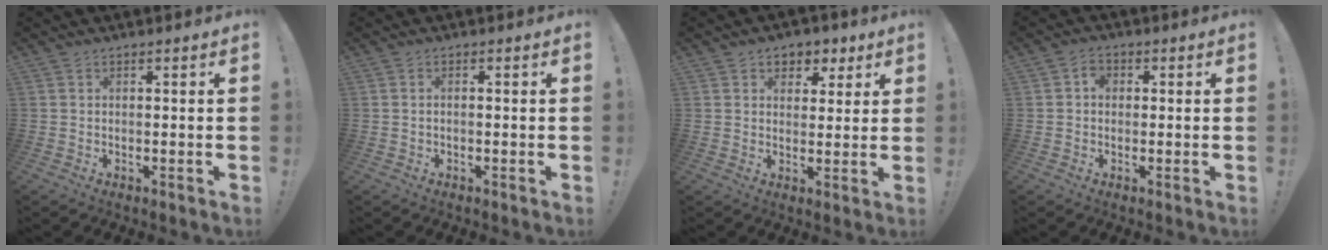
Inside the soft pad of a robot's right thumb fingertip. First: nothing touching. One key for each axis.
{"total": 0.8, "fx": -0.5, "fy": 0.1, "fz": 0.6, "tx": -0.010, "ty": 0.001, "tz": -0.010}
{"total": 5.6, "fx": 2.8, "fy": 4.6, "fz": 1.5, "tx": -0.007, "ty": -0.016, "tz": 0.050}
{"total": 2.8, "fx": 0.0, "fy": 2.3, "fz": 1.5, "tx": -0.015, "ty": 0.004, "tz": -0.003}